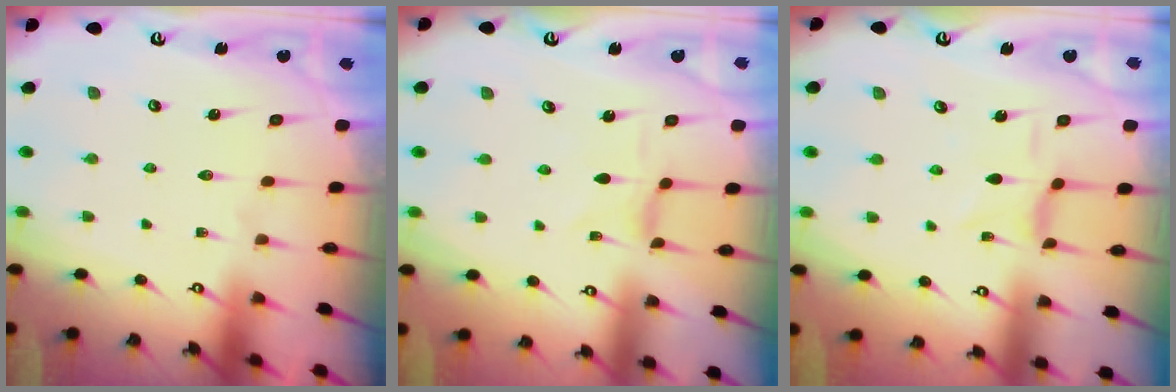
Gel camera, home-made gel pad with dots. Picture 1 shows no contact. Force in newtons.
{"total": 0.7, "press": 0.6, "slide": 0.1}
{"total": 1.0, "press": 0.9, "slide": 0.4}